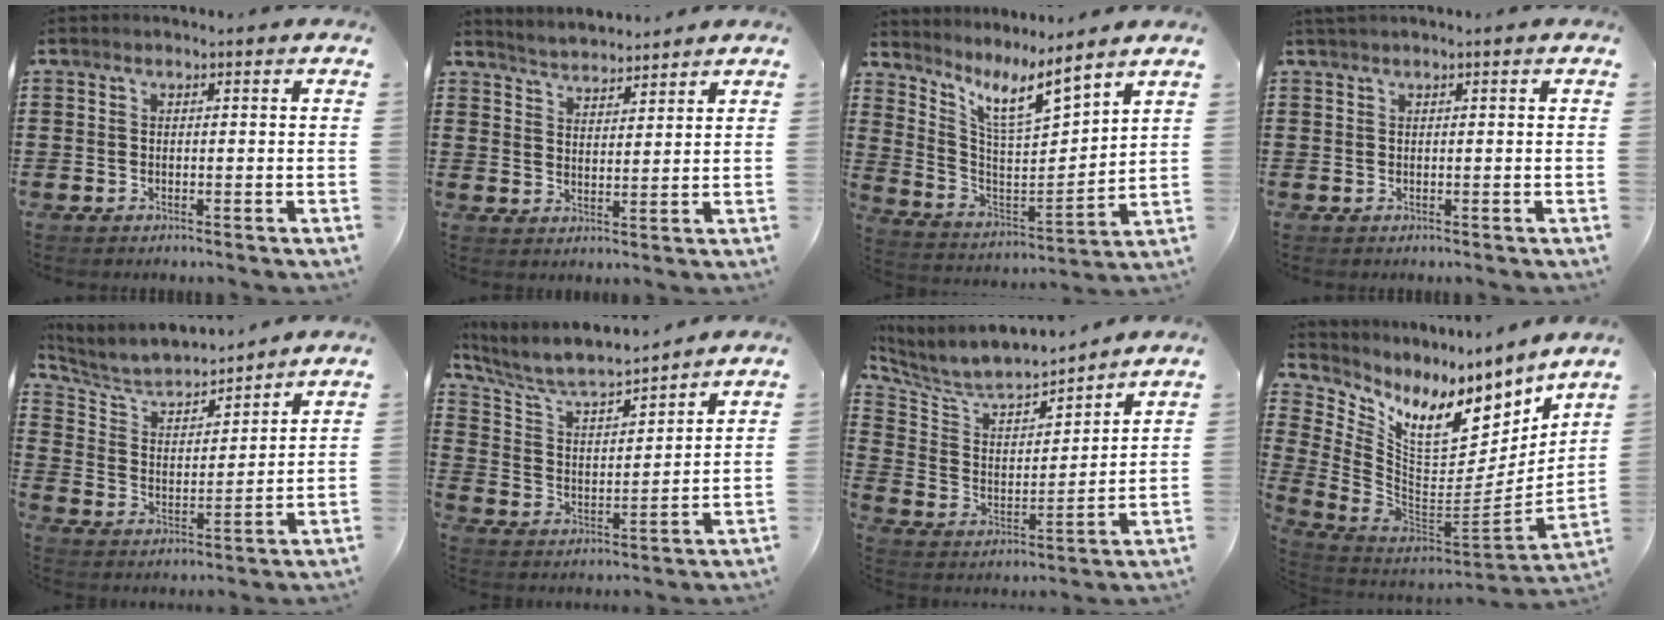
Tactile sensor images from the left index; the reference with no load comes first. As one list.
[{"total": 3.6, "force": [3.6, 0.0, -0.2], "torque": [-0.010, -0.014, 0.065]}, {"total": 8.5, "force": [6.8, 1.1, 5.1], "torque": [-0.126, -0.039, 0.113]}, {"total": 0.6, "force": [0.4, -0.1, 0.4], "torque": [-0.007, -0.001, 0.009]}, {"total": 5.8, "force": [5.2, 1.4, 1.9], "torque": [-0.064, -0.031, 0.086]}, {"total": 6.6, "force": [5.9, 1.1, 2.8], "torque": [-0.081, -0.034, 0.098]}, {"total": 6.5, "force": [5.9, 1.8, 2.0], "torque": [-0.073, -0.043, 0.098]}, {"total": 11.1, "force": [7.0, 5.3, 6.9], "torque": [-0.143, -0.059, 0.123]}]